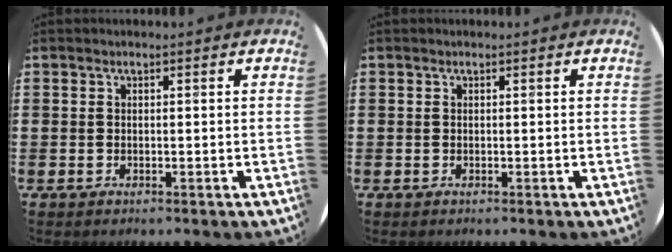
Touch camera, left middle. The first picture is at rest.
{"total": 0.0}